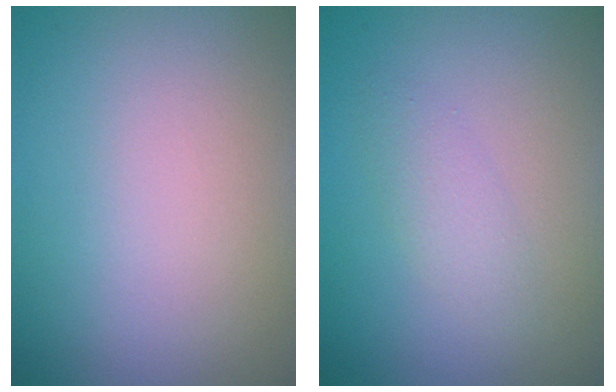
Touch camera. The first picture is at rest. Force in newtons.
{"total": 1.7, "press": 1.7, "slide": 0.1}